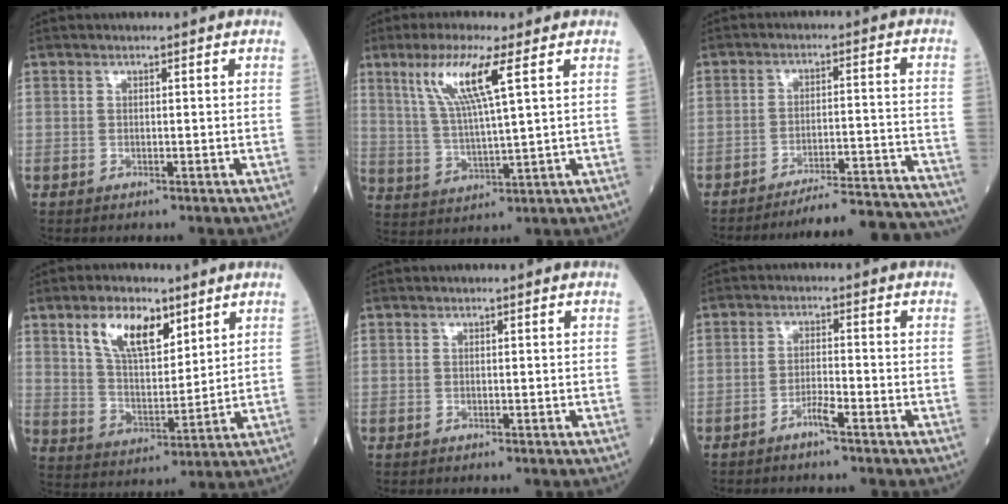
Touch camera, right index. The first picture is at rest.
{"total": 9.7, "force": [4.6, 0.1, 8.5], "torque": [-0.176, 0.004, 0.094]}
{"total": 19.4, "force": [-19.0, -0.6, 3.9], "torque": [-0.021, 0.003, -0.243]}
{"total": 10.0, "force": [5.8, 3.8, 7.3], "torque": [-0.142, 0.007, 0.117]}
{"total": 0.0}
{"total": 2.5, "force": [-1.8, 0.0, 1.8], "torque": [-0.036, 0.000, -0.032]}